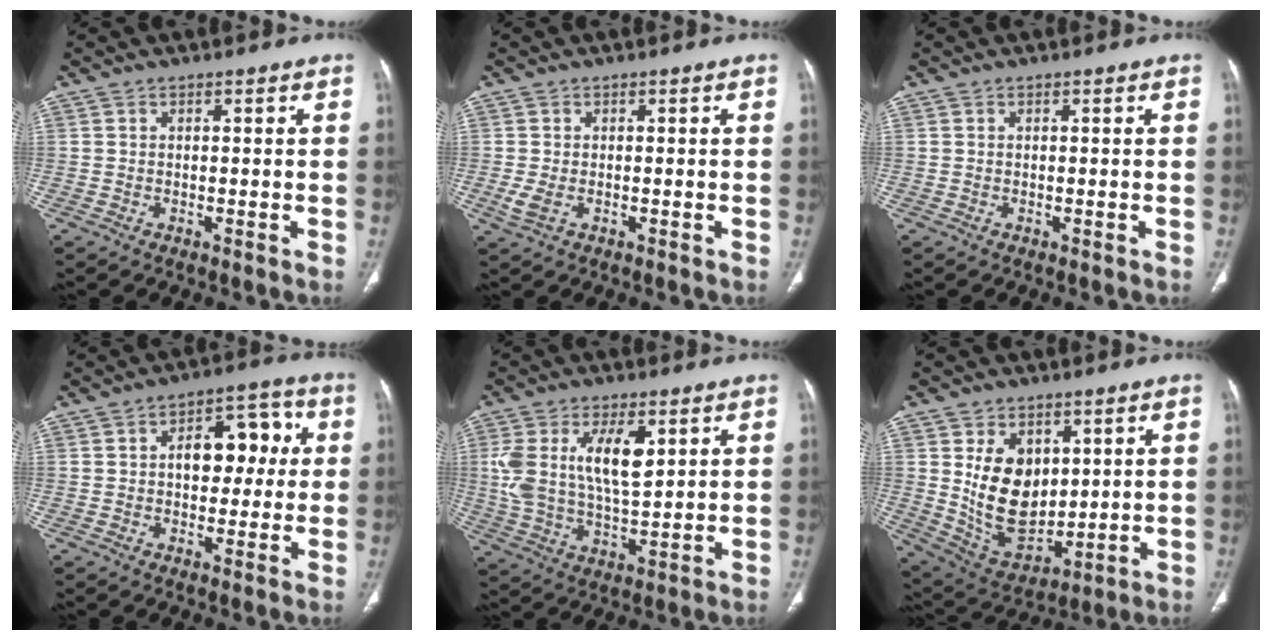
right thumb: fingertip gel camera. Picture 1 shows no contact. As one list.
[{"total": 2.3, "force": [-0.5, 1.3, 1.8], "torque": [-0.048, -0.004, -0.009]}, {"total": 0.0}, {"total": 10.6, "force": [1.3, 6.7, 8.1], "torque": [-0.073, 0.028, 0.015]}, {"total": 13.1, "force": [4.0, 6.1, 10.8], "torque": [-0.208, -0.012, 0.081]}, {"total": 14.4, "force": [2.9, 9.9, 10.0], "torque": [-0.122, -0.026, 0.078]}]